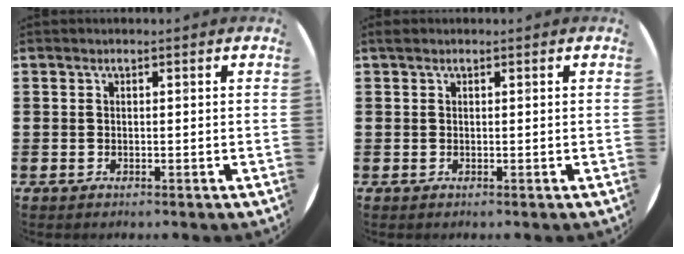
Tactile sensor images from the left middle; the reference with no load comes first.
{"total": 0.5, "force": [0.4, 0.3, 0.1], "torque": [0.004, -0.001, 0.006]}